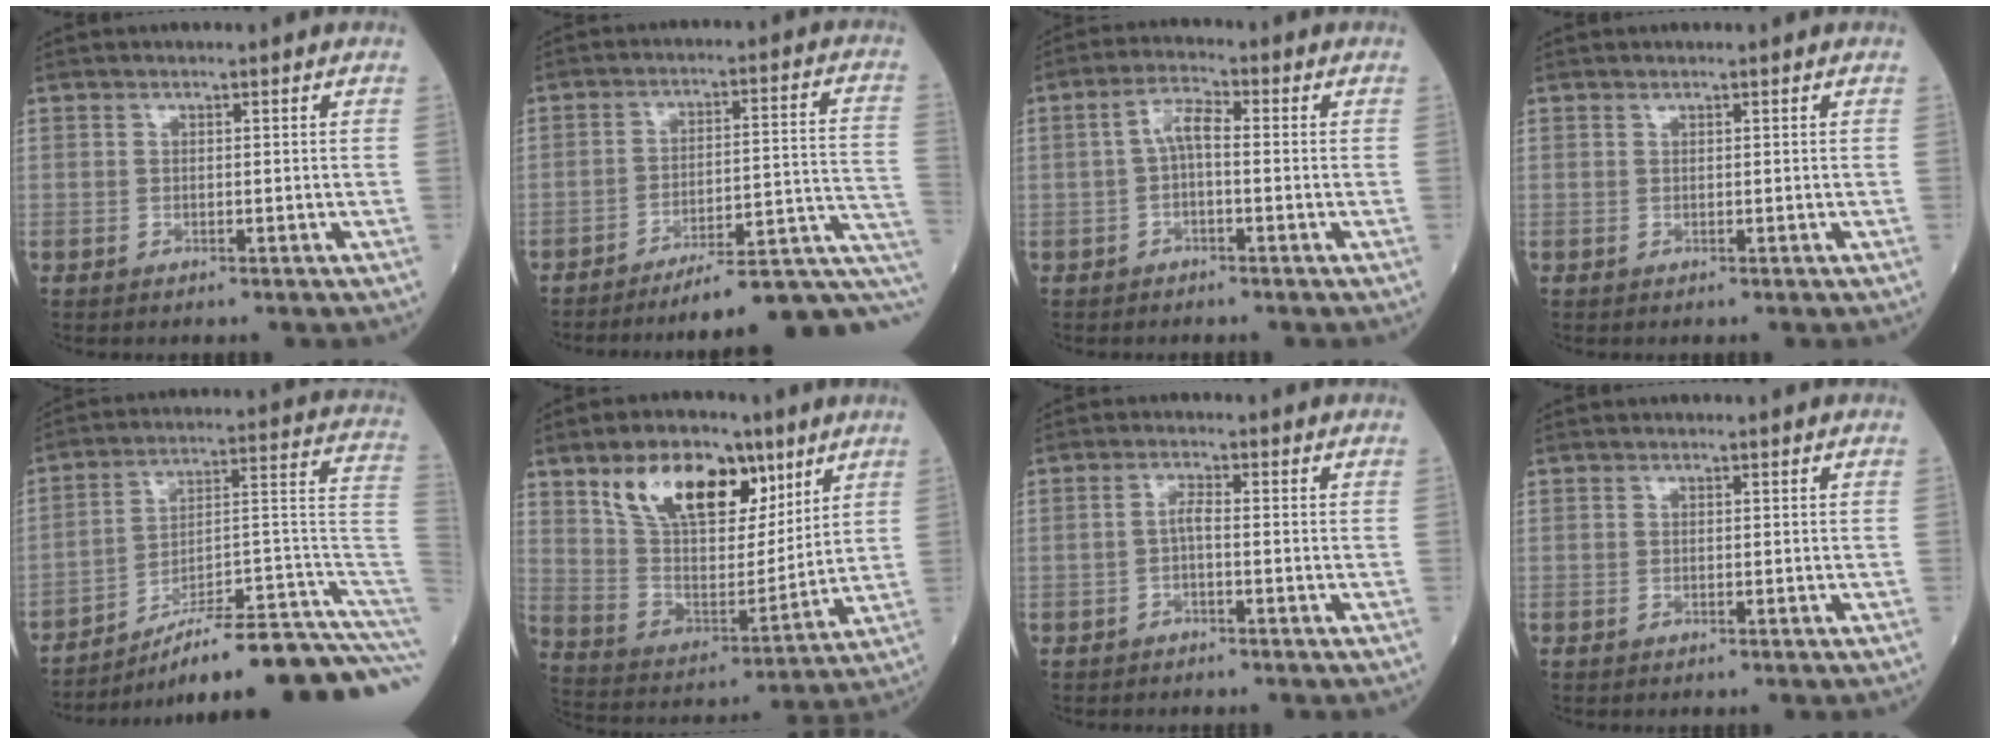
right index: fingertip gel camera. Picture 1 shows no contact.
{"total": 16.0, "force": [-12.8, 0.3, 9.6], "torque": [-0.074, 0.038, -0.178]}
{"total": 4.2, "force": [-0.2, 1.3, 4.0], "torque": [-0.077, 0.011, -0.005]}
{"total": 0.0}
{"total": 24.0, "force": [-19.0, 1.1, 14.5], "torque": [-0.114, 0.038, -0.276]}
{"total": 17.4, "force": [9.6, 8.4, 11.8], "torque": [-0.215, 0.019, 0.179]}
{"total": 1.9, "force": [-0.6, 0.2, 1.8], "torque": [-0.036, 0.001, -0.013]}
{"total": 0.0}